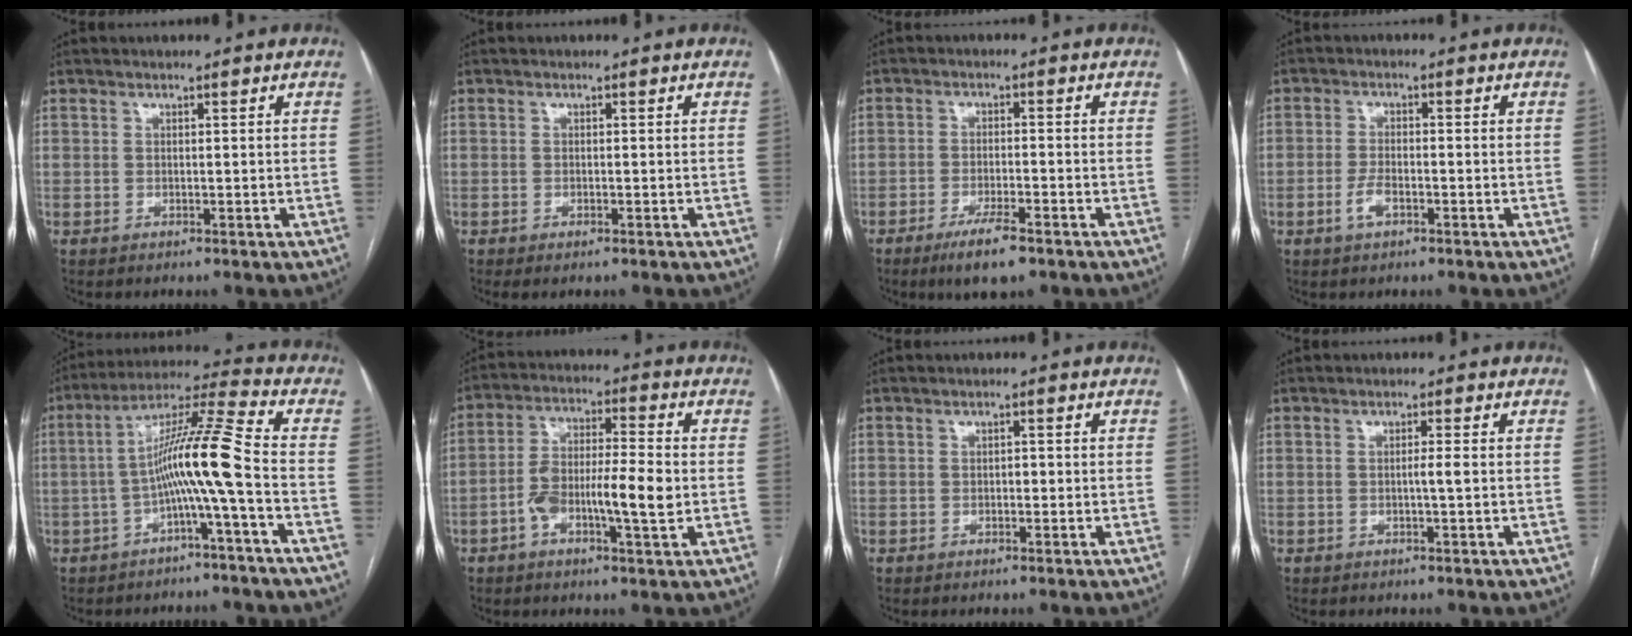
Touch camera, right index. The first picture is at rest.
{"total": 0.9, "force": [-0.5, 0.2, 0.7], "torque": [-0.014, -0.004, -0.003]}
{"total": 6.3, "force": [-4.1, 1.2, 4.6], "torque": [-0.086, -0.009, -0.066]}
{"total": 3.1, "force": [-1.5, 1.5, 2.3], "torque": [-0.053, 0.000, -0.027]}
{"total": 10.7, "force": [-2.4, -1.3, 10.4], "torque": [-0.182, 0.027, -0.047]}
{"total": 10.3, "force": [-2.3, 2.1, 9.8], "torque": [-0.181, 0.016, -0.040]}
{"total": 1.0, "force": [-0.1, 0.6, 0.8], "torque": [-0.009, 0.003, -0.002]}
{"total": 1.5, "force": [-0.1, -0.2, 1.5], "torque": [-0.026, 0.000, -0.002]}